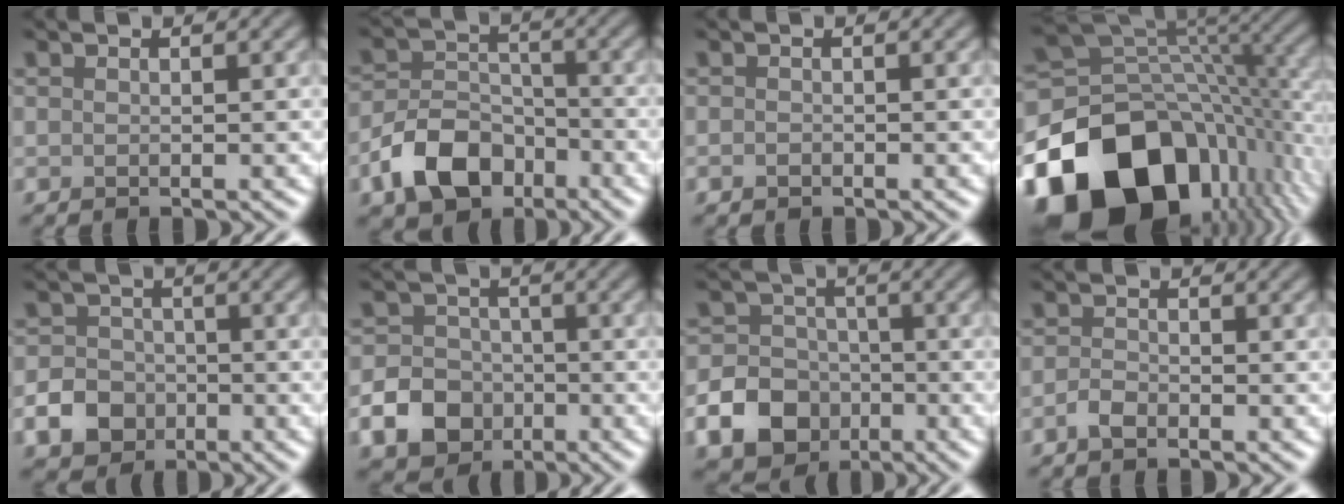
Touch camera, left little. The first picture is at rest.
{"total": 6.4, "force": [-3.5, 4.2, 3.4], "torque": [-0.060, -0.003, -0.071]}
{"total": 0.6, "force": [-0.3, 0.4, 0.3], "torque": [-0.005, -0.002, -0.007]}
{"total": 18.0, "force": [-8.0, 11.7, 11.1], "torque": [-0.224, -0.015, -0.144]}
{"total": 4.2, "force": [-1.8, 3.5, 1.6], "torque": [-0.028, 0.002, -0.043]}
{"total": 7.6, "force": [-3.3, 6.3, 2.6], "torque": [-0.038, -0.019, -0.086]}
{"total": 11.4, "force": [-4.8, 9.7, 3.5], "torque": [-0.066, -0.038, -0.109]}
{"total": 1.4, "force": [-0.9, 0.7, 0.8], "torque": [-0.019, 0.003, -0.021]}